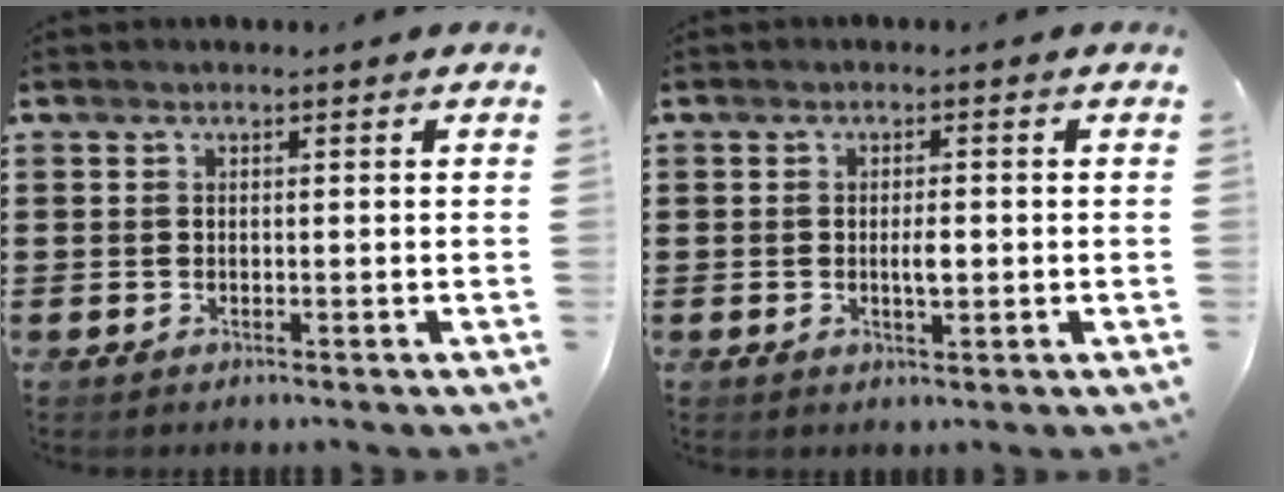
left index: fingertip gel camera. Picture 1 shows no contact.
{"total": 2.5, "force": [-0.2, 0.8, 2.4], "torque": [-0.046, 0.001, -0.004]}